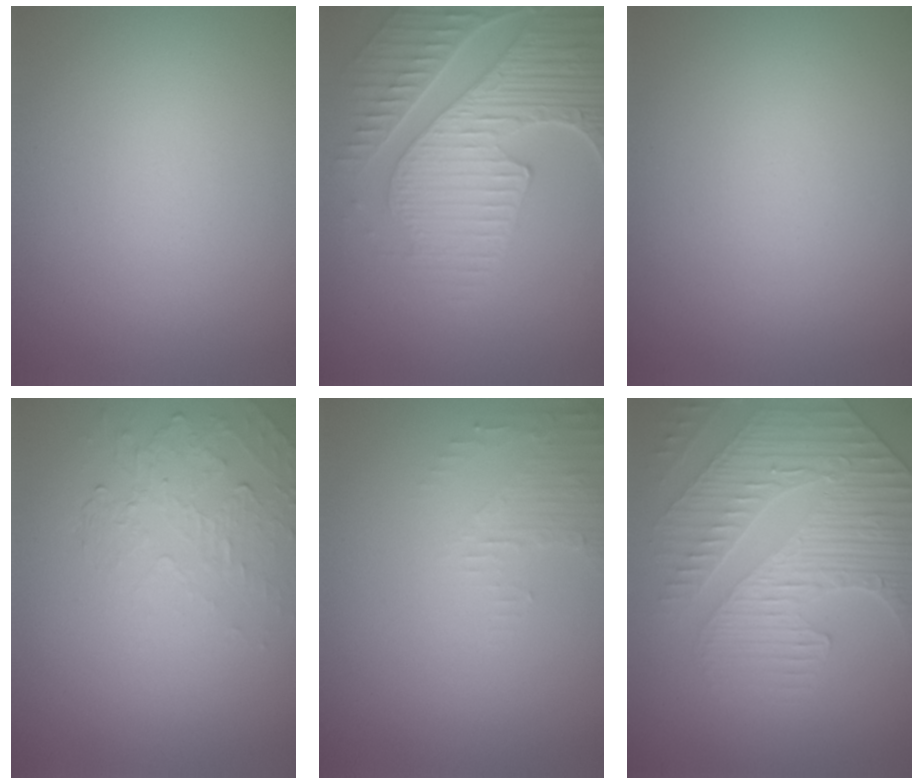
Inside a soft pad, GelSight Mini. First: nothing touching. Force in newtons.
{"total": 6.7, "press": 5.5, "slide": 3.9}
{"total": 0.0}
{"total": 2.1, "press": 0.7, "slide": 2.0}
{"total": 1.9, "press": 1.8, "slide": 0.4}
{"total": 5.0, "press": 4.8, "slide": 1.2}